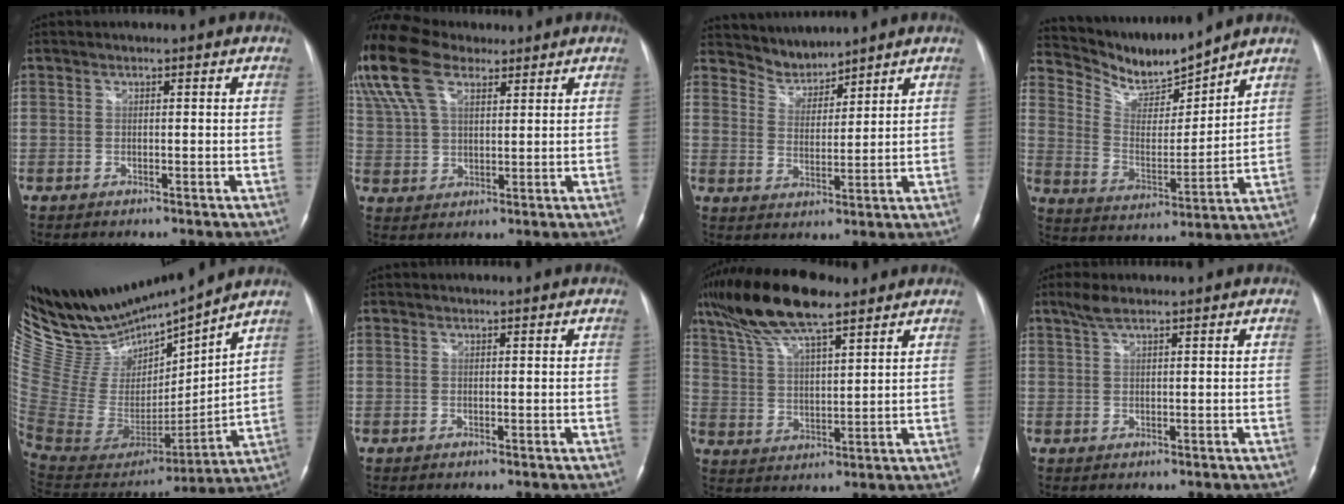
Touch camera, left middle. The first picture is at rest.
{"total": 21.8, "force": [13.7, 11.9, 12.1], "torque": [-0.340, 0.074, 0.255]}
{"total": 4.5, "force": [4.3, 0.7, -0.7], "torque": [0.014, 0.003, 0.090]}
{"total": 10.7, "force": [10.4, 0.8, 2.2], "torque": [-0.053, -0.007, 0.204]}
{"total": 21.6, "force": [20.0, 3.2, 7.6], "torque": [-0.158, -0.020, 0.375]}
{"total": 0.0}
{"total": 13.8, "force": [10.1, 3.0, 8.9], "torque": [-0.178, 0.022, 0.188]}
{"total": 2.5, "force": [1.9, 0.5, 1.6], "torque": [-0.039, 0.009, 0.040]}